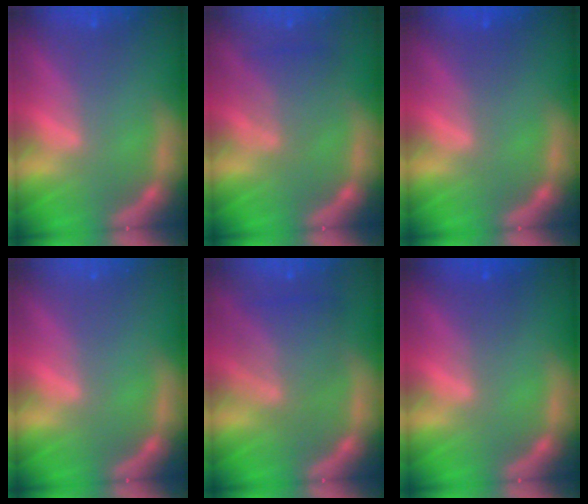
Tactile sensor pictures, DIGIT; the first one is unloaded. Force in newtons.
{"total": 3.0}
{"total": 1.0}
{"total": 0.0}
{"total": 5.0}
{"total": 1.5}